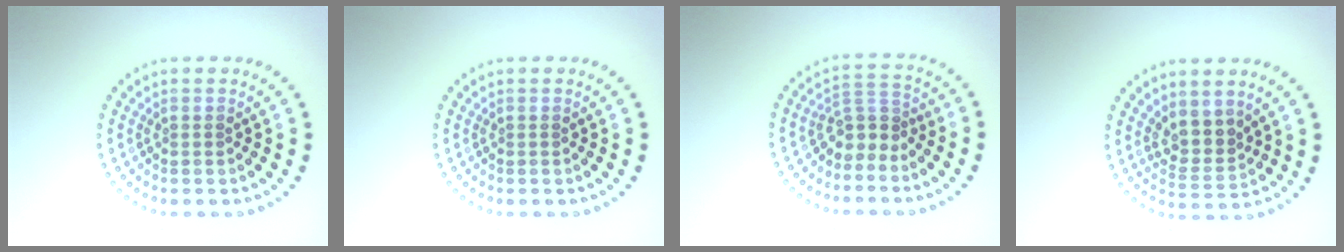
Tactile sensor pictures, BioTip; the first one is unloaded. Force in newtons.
{"total": 0.0}
{"total": 2.8, "press": 2.0, "slide": 2.0}
{"total": 2.9, "press": 2.3, "slide": 1.6}